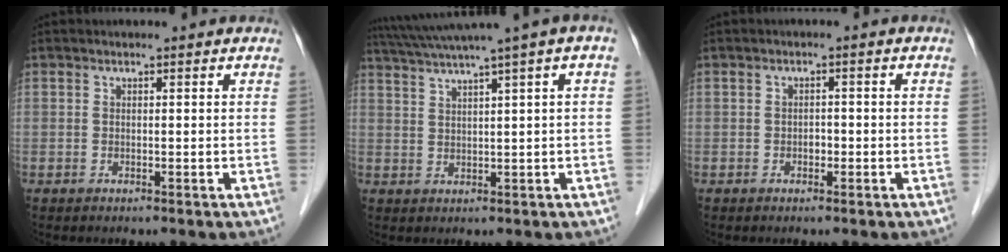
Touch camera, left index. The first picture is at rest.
{"total": 8.6, "force": [5.7, -1.4, 6.3], "torque": [-0.103, 0.031, 0.092]}
{"total": 1.2, "force": [-0.6, 0.8, 0.6], "torque": [-0.009, 0.000, -0.010]}